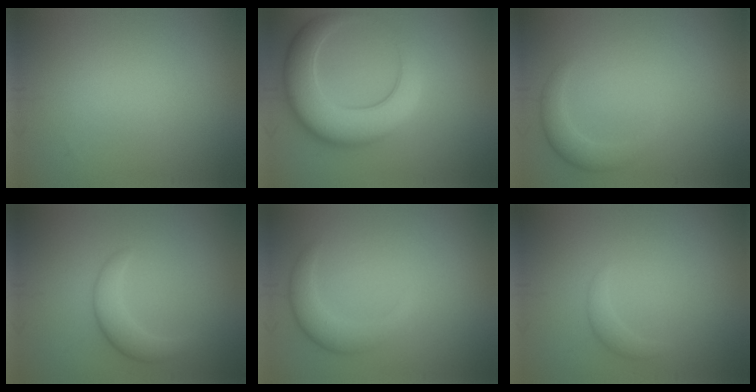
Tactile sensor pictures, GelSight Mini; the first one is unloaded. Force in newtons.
{"total": 7.5, "press": 7.5, "slide": 0.3}
{"total": 2.1, "press": 2.1, "slide": 0.2}
{"total": 2.4, "press": 2.4, "slide": 0.2}
{"total": 2.5, "press": 2.5, "slide": 0.1}
{"total": 1.0, "press": 1.0, "slide": 0.1}